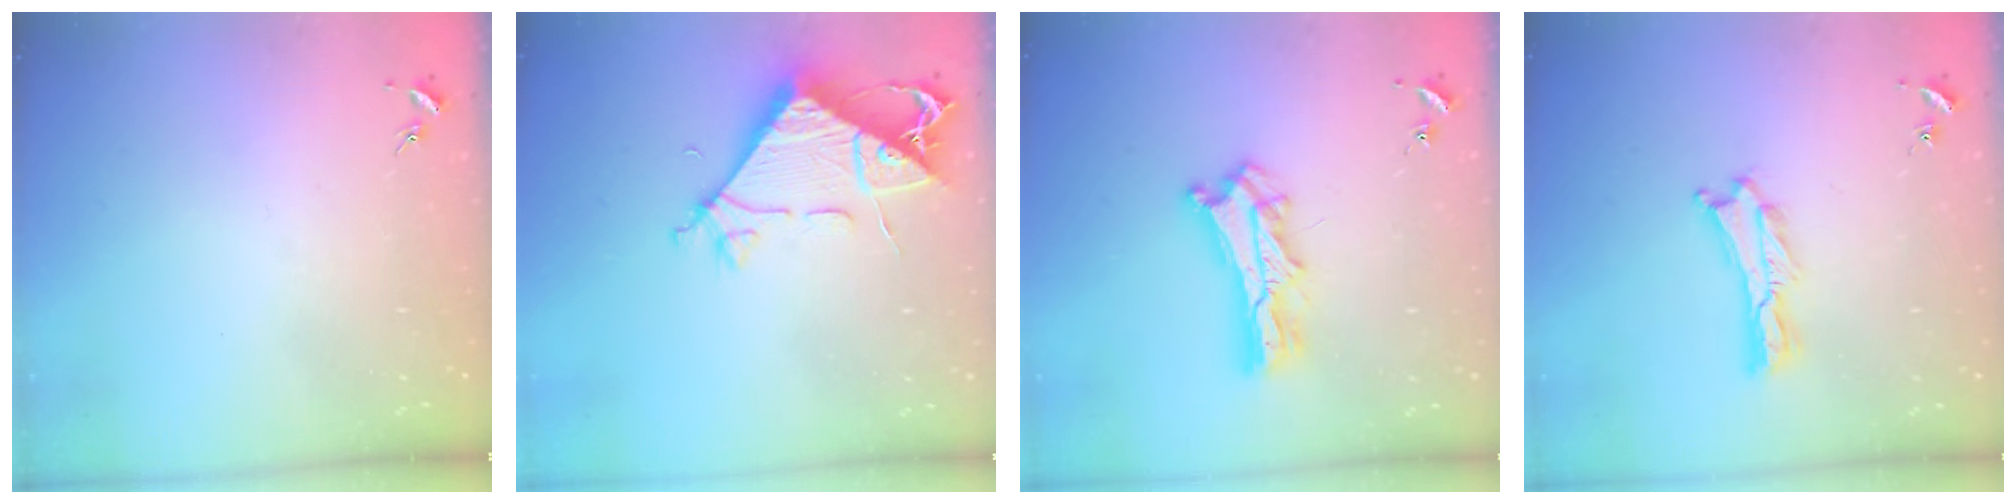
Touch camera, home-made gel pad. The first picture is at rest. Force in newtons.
{"total": 7.7, "press": 7.6, "slide": 1.2}
{"total": 6.7, "press": 6.6, "slide": 0.5}
{"total": 0.6, "press": 0.5, "slide": 0.2}